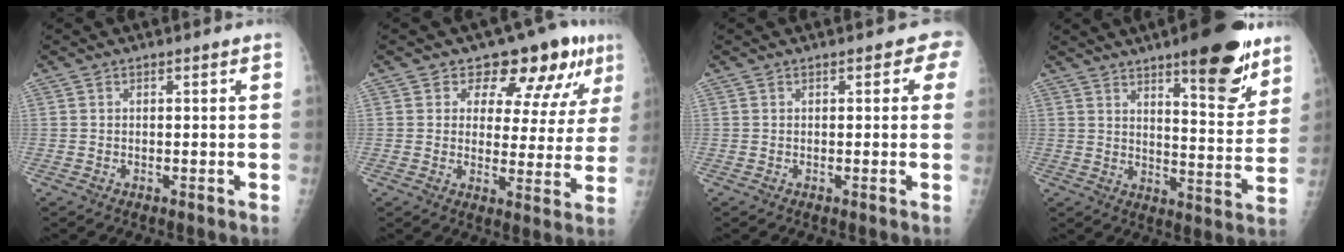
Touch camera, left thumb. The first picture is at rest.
{"total": 12.5, "force": [7.9, 6.8, 6.9], "torque": [-0.039, -0.038, 0.096]}
{"total": 2.6, "force": [1.1, 1.5, 1.9], "torque": [0.003, 0.003, 0.004]}
{"total": 16.4, "force": [10.5, 4.6, 11.8], "torque": [-0.125, -0.066, 0.154]}